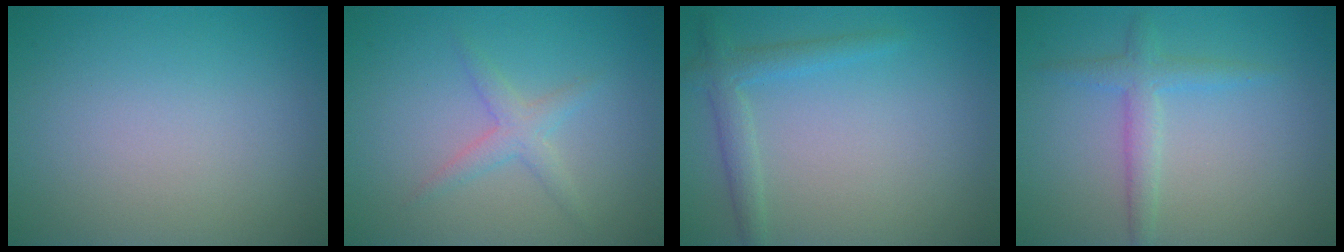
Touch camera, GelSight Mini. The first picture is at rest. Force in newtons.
{"total": 2.0, "press": 2.0, "slide": 0.1}
{"total": 2.3, "press": 2.3, "slide": 0.1}
{"total": 2.4, "press": 2.4, "slide": 0.2}